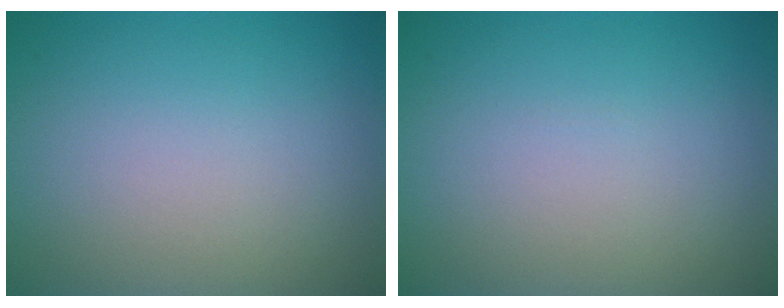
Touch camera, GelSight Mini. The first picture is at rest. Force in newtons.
{"total": 0.0}